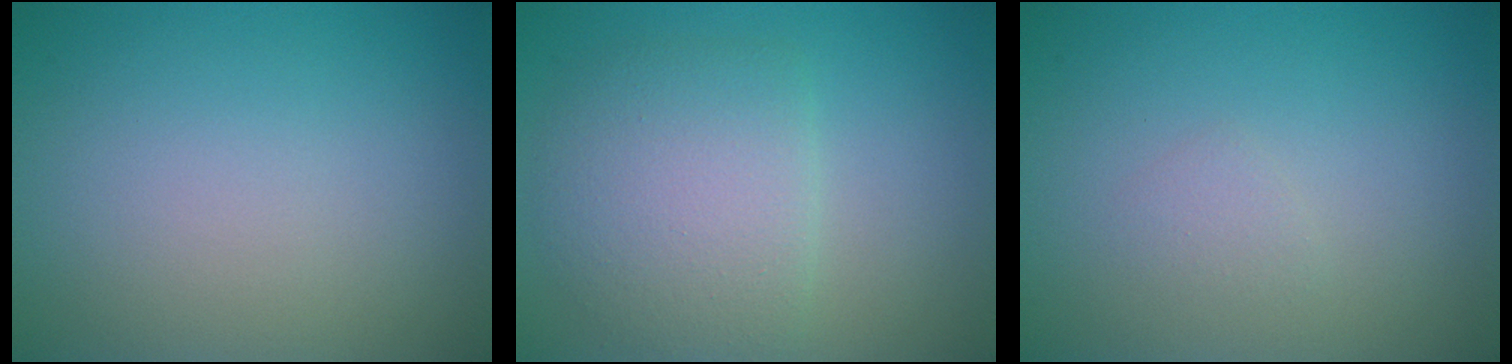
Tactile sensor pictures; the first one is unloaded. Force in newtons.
{"total": 5.0, "press": 5.0, "slide": 0.3}
{"total": 0.8, "press": 0.8, "slide": 0.0}